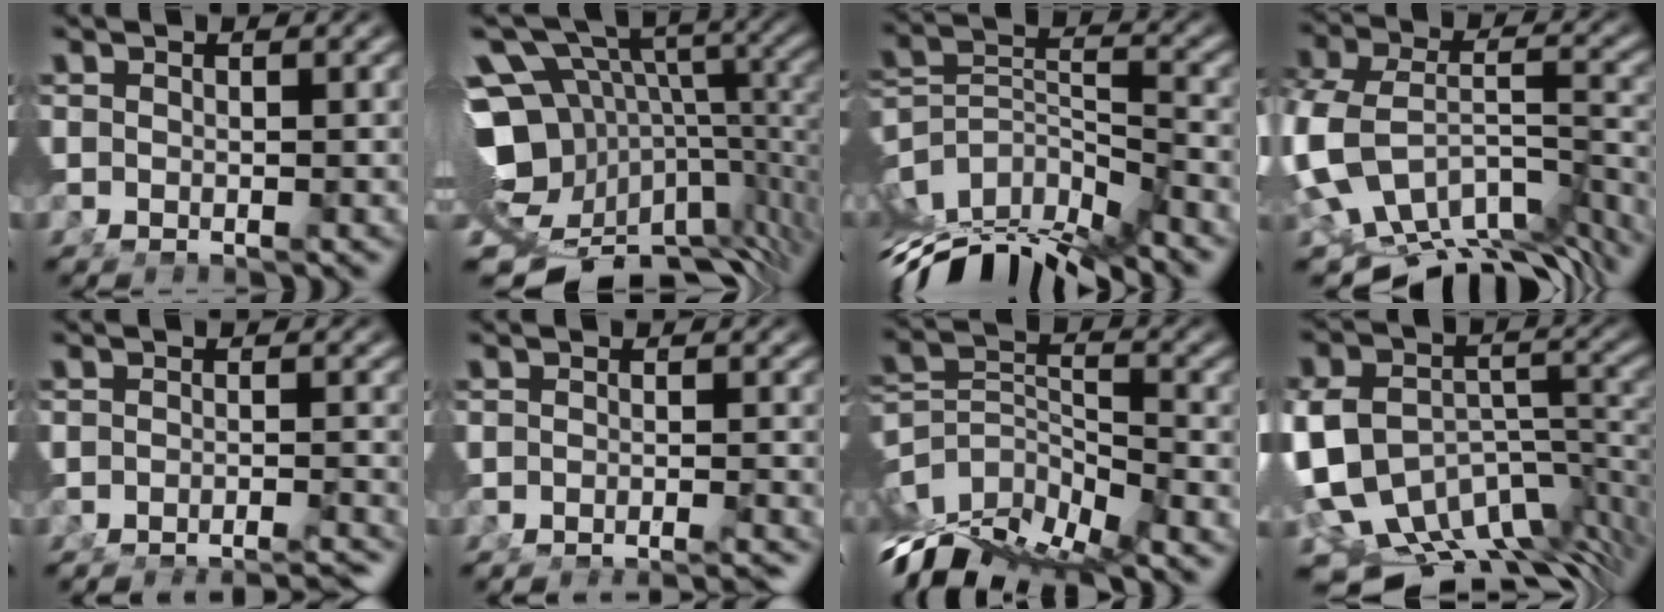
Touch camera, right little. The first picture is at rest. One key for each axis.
{"total": 20.3, "fx": -5.9, "fy": 14.4, "fz": 13.0, "tx": -0.216, "ty": -0.062, "tz": -0.073}
{"total": 12.7, "fx": -6.9, "fy": 7.1, "fz": 7.9, "tx": -0.144, "ty": -0.058, "tz": -0.083}
{"total": 14.5, "fx": -7.2, "fy": 9.3, "fz": 8.4, "tx": -0.176, "ty": -0.066, "tz": -0.091}
{"total": 6.1, "fx": -6.0, "fy": 0.5, "fz": 1.1, "tx": 0.004, "ty": -0.005, "tz": -0.097}
{"total": 3.9, "fx": -3.8, "fy": 0.0, "fz": 0.8, "tx": 0.002, "ty": 0.000, "tz": -0.063}
{"total": 14.1, "fx": -5.8, "fy": 9.0, "fz": 9.2, "tx": -0.172, "ty": -0.068, "tz": -0.065}
{"total": 16.9, "fx": -7.9, "fy": 10.8, "fz": 10.4, "tx": -0.185, "ty": -0.068, "tz": -0.098}